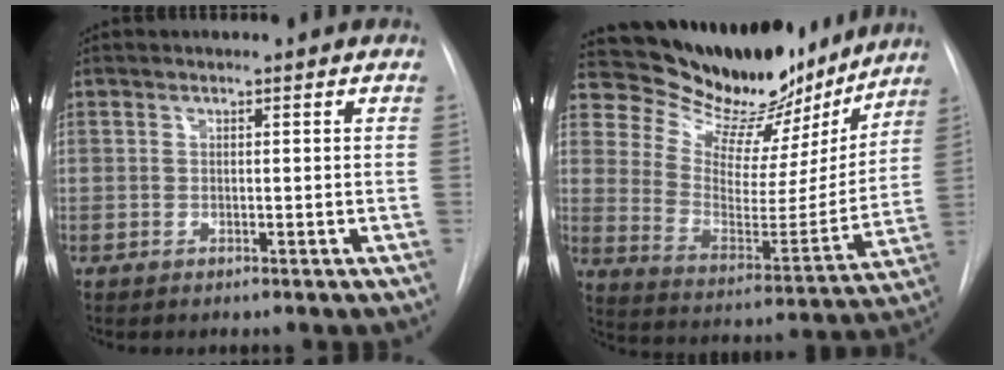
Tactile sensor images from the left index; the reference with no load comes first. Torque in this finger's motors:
{"motor_torque": [1.10, -1.05, 0.02, -0.01]}